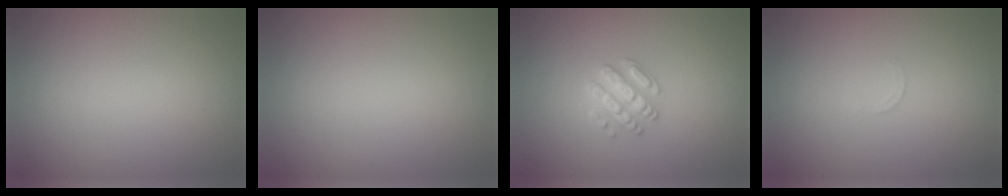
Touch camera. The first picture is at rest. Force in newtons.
{"total": 0.0}
{"total": 2.8, "press": 2.7, "slide": 0.8}
{"total": 0.7, "press": 0.6, "slide": 0.3}